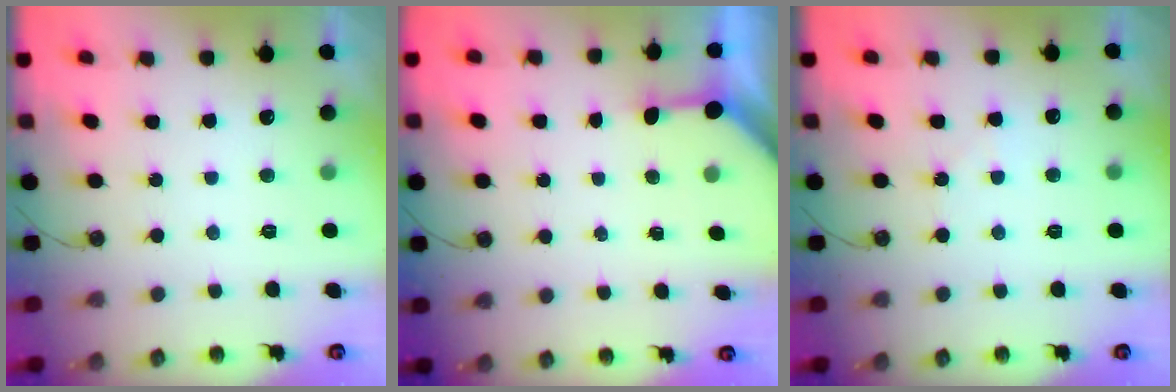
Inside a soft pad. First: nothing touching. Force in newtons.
{"total": 3.4, "press": 3.3, "slide": 0.3}
{"total": 4.4, "press": 4.3, "slide": 0.7}